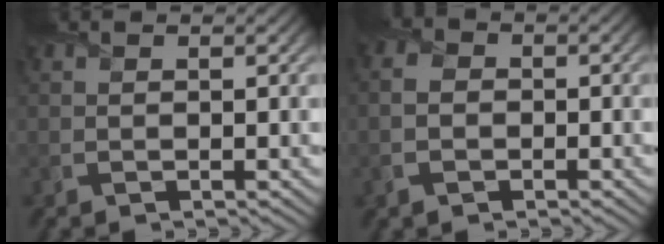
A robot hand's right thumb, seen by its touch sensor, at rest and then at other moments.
{"total": 2.9, "force": [-1.1, 2.1, 1.6], "torque": [-0.037, 0.000, -0.027]}